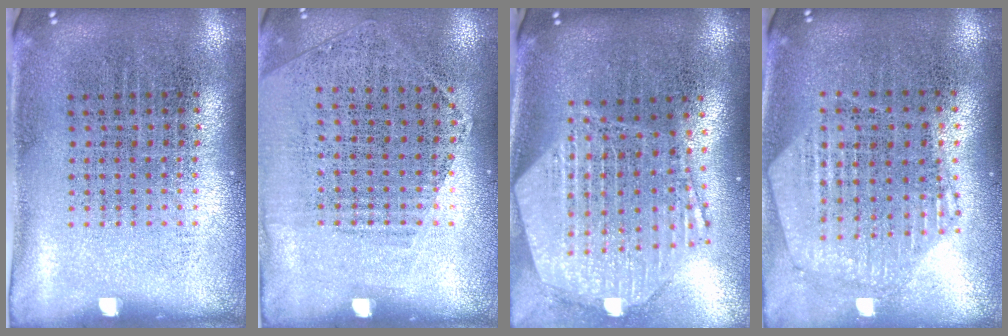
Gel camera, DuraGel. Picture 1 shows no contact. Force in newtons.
{"total": 1.2, "press": 1.0, "slide": 0.7}
{"total": 3.0, "press": 2.4, "slide": 1.8}
{"total": 1.0, "press": 1.0, "slide": 0.2}